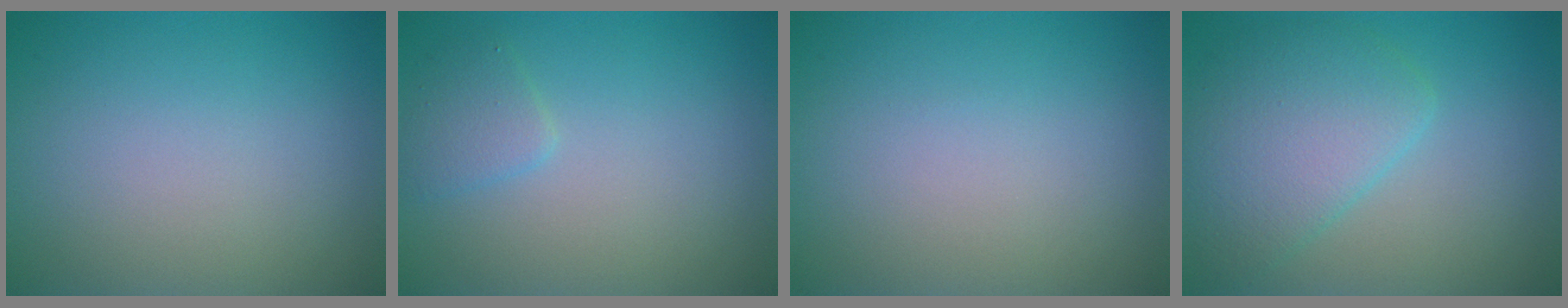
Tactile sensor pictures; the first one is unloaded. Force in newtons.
{"total": 1.6, "press": 1.6, "slide": 0.1}
{"total": 0.0}
{"total": 5.3, "press": 5.3, "slide": 0.2}